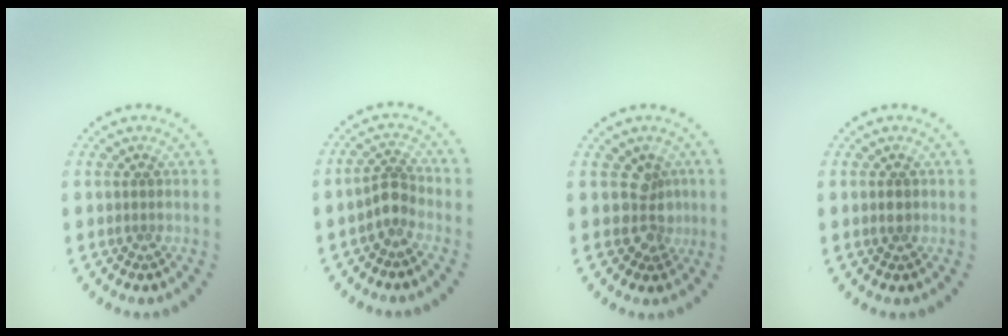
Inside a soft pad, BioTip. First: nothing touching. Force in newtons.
{"total": 2.0, "press": 1.5, "slide": 1.3}
{"total": 2.3, "press": 2.0, "slide": 1.1}
{"total": 1.0, "press": 1.0, "slide": 0.1}